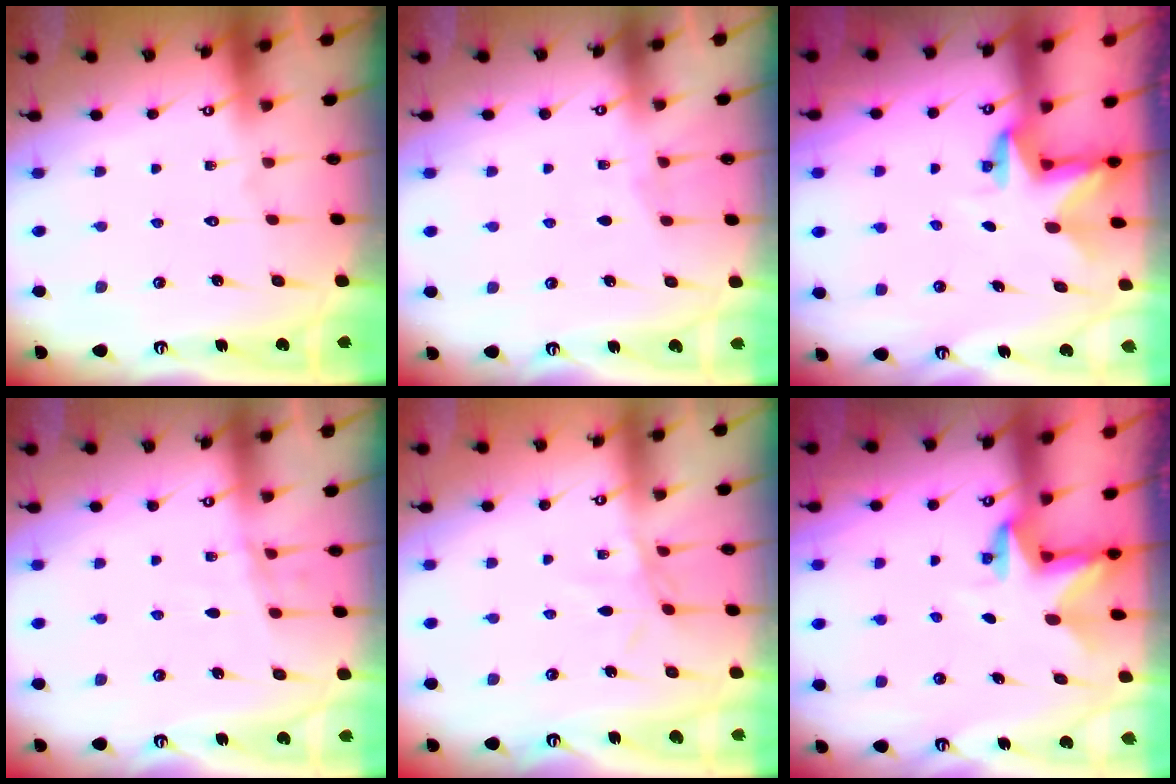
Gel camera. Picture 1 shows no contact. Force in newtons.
{"total": 2.1, "press": 2.1, "slide": 0.3}
{"total": 2.9, "press": 2.9, "slide": 0.2}
{"total": 3.9, "press": 3.9, "slide": 0.4}
{"total": 2.8, "press": 2.7, "slide": 0.5}
{"total": 2.9, "press": 2.9, "slide": 0.2}